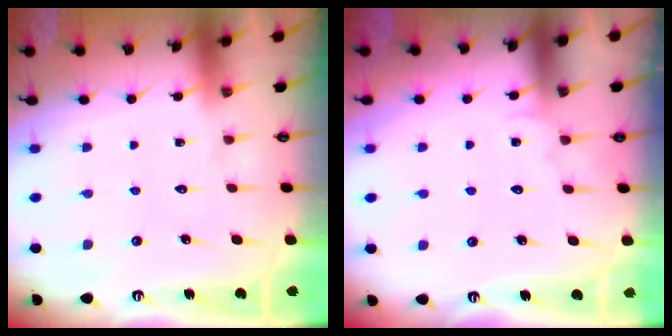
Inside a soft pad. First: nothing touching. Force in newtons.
{"total": 2.4, "press": 2.4, "slide": 0.2}